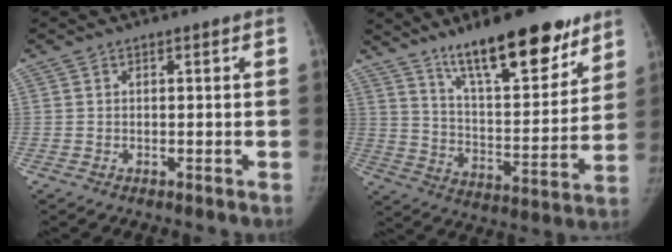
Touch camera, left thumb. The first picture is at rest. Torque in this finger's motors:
{"motor_torque": [0.52, -0.11, 1.43, -1.34, 0.10]}